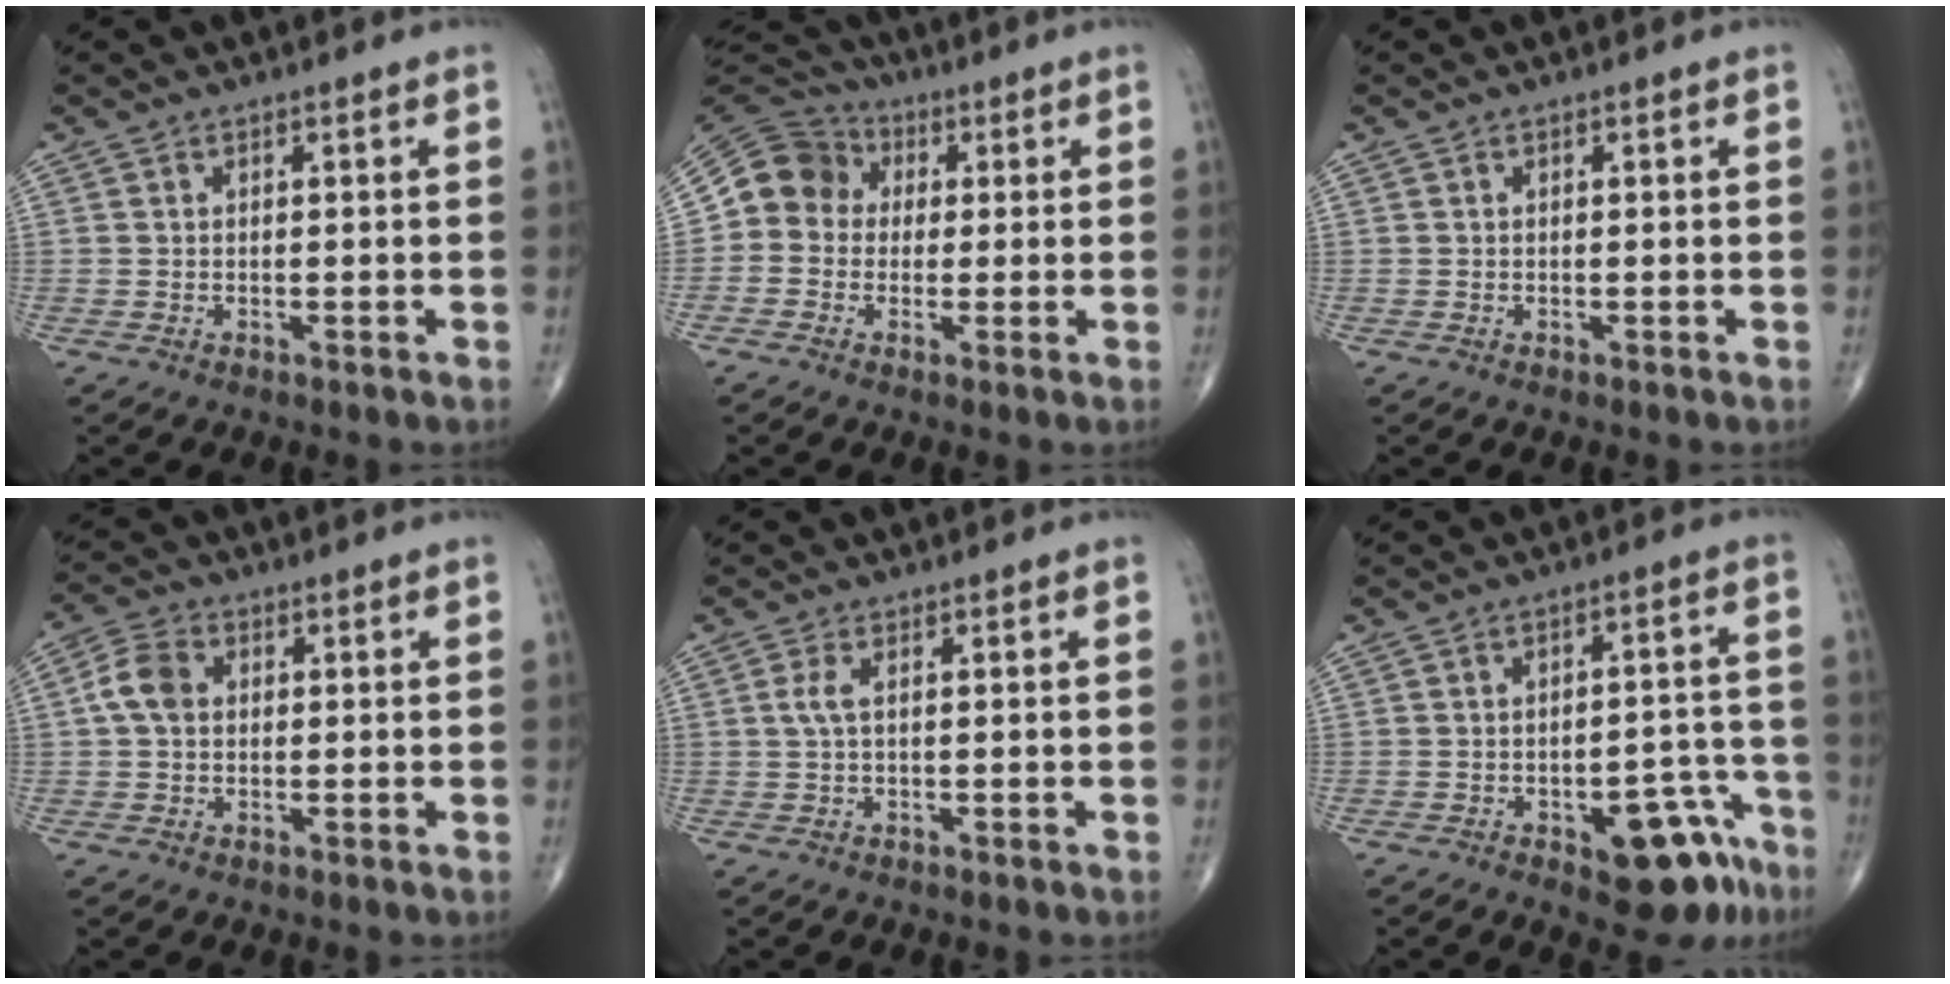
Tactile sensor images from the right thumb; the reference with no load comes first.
{"total": 9.4, "force": [0.7, 8.5, 4.0], "torque": [-0.053, 0.026, -0.001]}
{"total": 0.0}
{"total": 5.3, "force": [0.5, 3.9, 3.6], "torque": [-0.072, 0.015, 0.003]}
{"total": 1.9, "force": [0.2, 0.5, 1.9], "torque": [-0.054, 0.004, 0.006]}
{"total": 11.7, "force": [-6.5, 5.2, 8.2], "torque": [-0.066, 0.051, -0.076]}